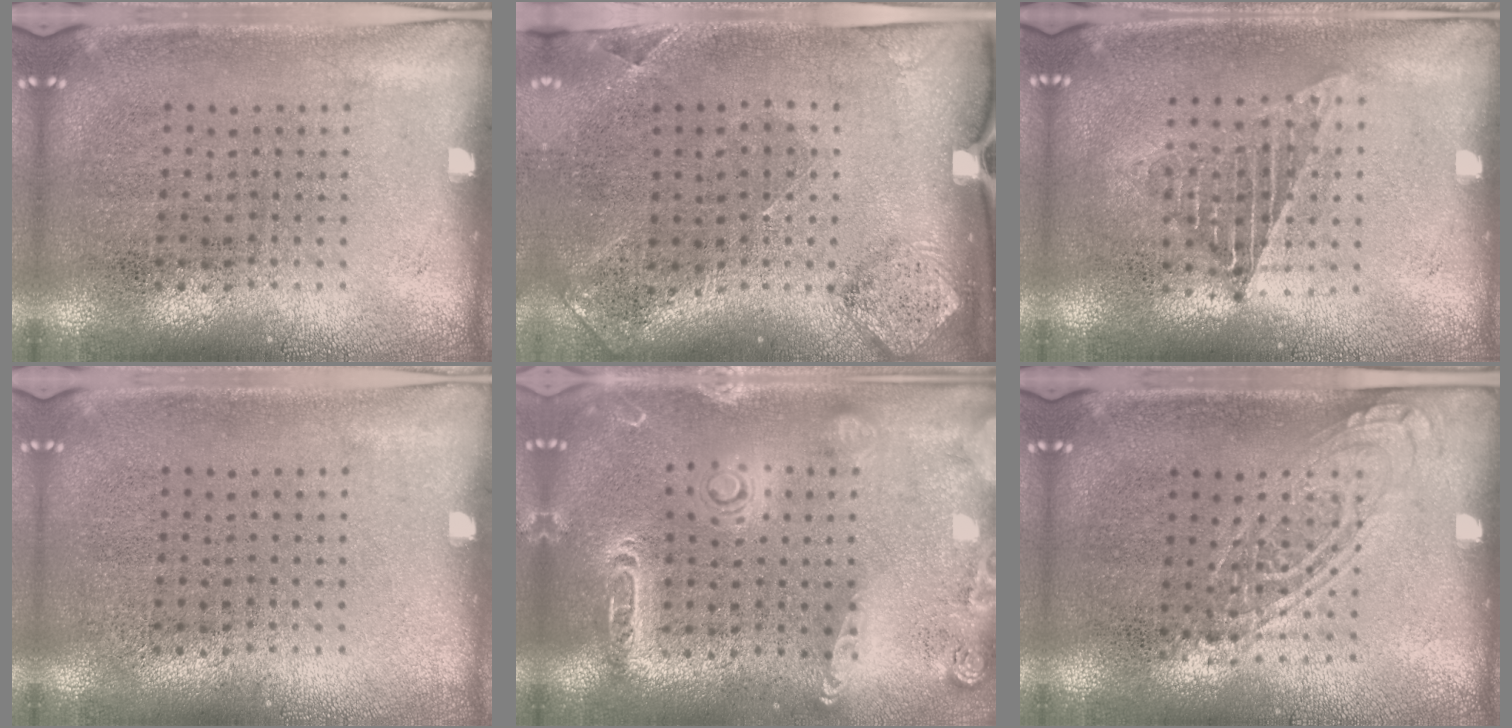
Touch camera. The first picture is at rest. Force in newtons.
{"total": 1.7, "press": 1.3, "slide": 1.2}
{"total": 1.3, "press": 1.2, "slide": 0.5}
{"total": 0.0}
{"total": 2.1, "press": 2.0, "slide": 0.7}
{"total": 1.3, "press": 1.2, "slide": 0.6}